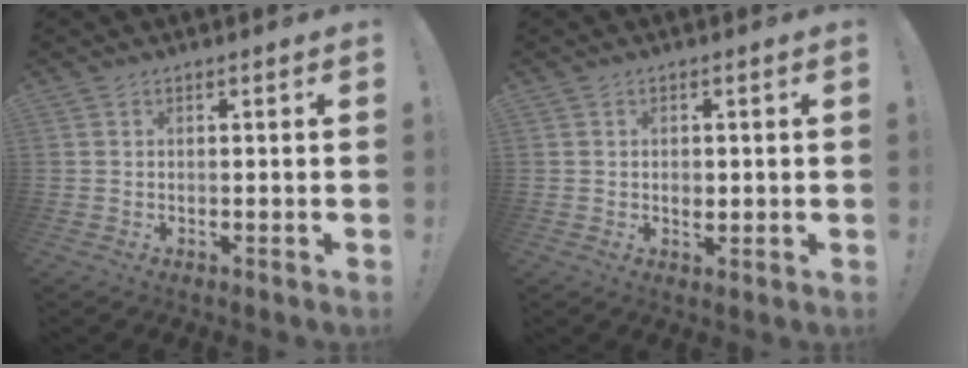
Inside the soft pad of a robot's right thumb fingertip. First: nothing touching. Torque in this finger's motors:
{"motor_torque": [-0.16, 0.12, 0.06, 0.21, -0.01]}